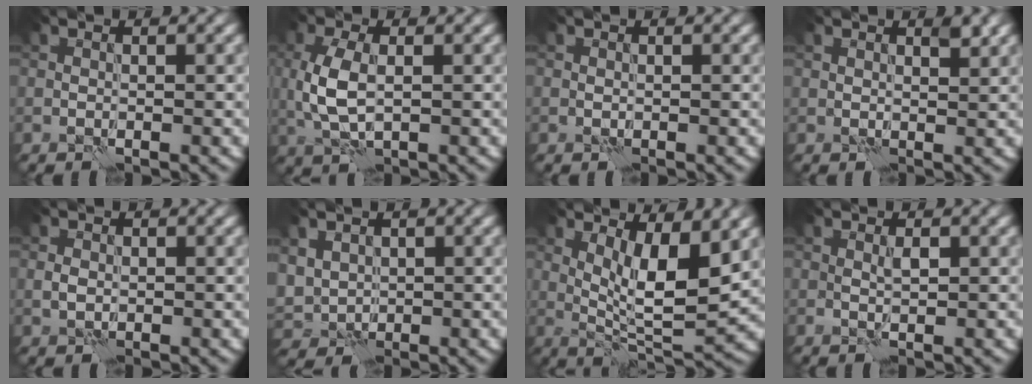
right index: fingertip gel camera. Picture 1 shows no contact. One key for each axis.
{"total": 4.5, "fx": 0.2, "fy": 2.3, "fz": 3.8, "tx": -0.098, "ty": 0.004, "tz": 0.006}
{"total": 0.0}
{"total": 1.2, "fx": 0.9, "fy": 0.2, "fz": 0.8, "tx": -0.012, "ty": 0.002, "tz": 0.016}
{"total": 1.0, "fx": -0.1, "fy": 0.7, "fz": 0.7, "tx": -0.016, "ty": 0.004, "tz": -0.002}
{"total": 2.9, "fx": 1.2, "fy": 2.3, "fz": 1.2, "tx": -0.038, "ty": 0.001, "tz": 0.029}
{"total": 7.0, "fx": 2.1, "fy": 1.8, "fz": 6.5, "tx": -0.111, "ty": -0.012, "tz": 0.042}
{"total": 0.9, "fx": 0.6, "fy": -0.1, "fz": 0.6, "tx": -0.012, "ty": 0.002, "tz": 0.011}